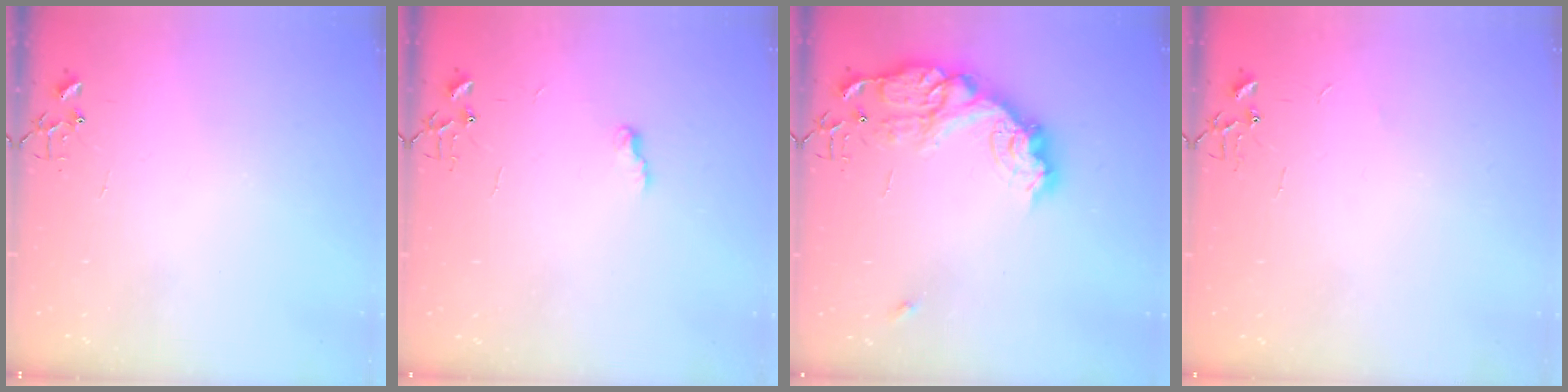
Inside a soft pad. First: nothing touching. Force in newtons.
{"total": 5.0, "press": 4.9, "slide": 0.7}
{"total": 18.7, "press": 18.7, "slide": 1.3}
{"total": 2.4, "press": 2.4, "slide": 0.3}